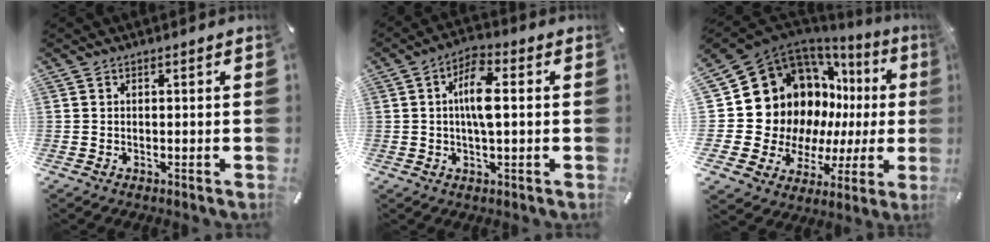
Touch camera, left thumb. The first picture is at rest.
{"total": 8.4, "force": [0.7, 3.0, 7.8], "torque": [-0.153, 0.003, 0.007]}
{"total": 21.3, "force": [5.1, 17.1, 11.6], "torque": [-0.193, -0.076, 0.140]}